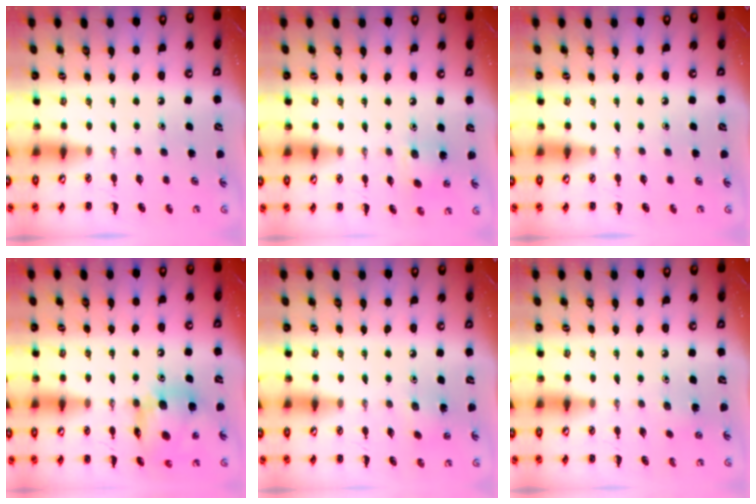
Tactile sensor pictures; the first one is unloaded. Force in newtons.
{"total": 5.2, "press": 5.1, "slide": 0.9}
{"total": 0.0}
{"total": 13.9, "press": 13.3, "slide": 3.9}
{"total": 3.1, "press": 3.0, "slide": 0.9}
{"total": 1.7, "press": 1.5, "slide": 0.7}